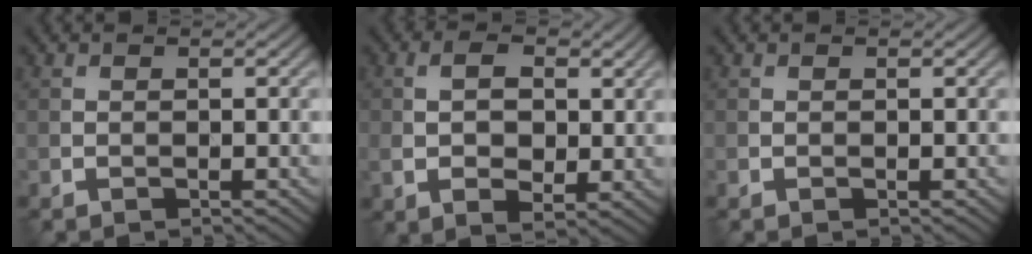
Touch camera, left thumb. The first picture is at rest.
{"total": 5.6, "force": [0.7, 3.2, 4.5], "torque": [-0.087, -0.002, 0.010]}
{"total": 0.0}